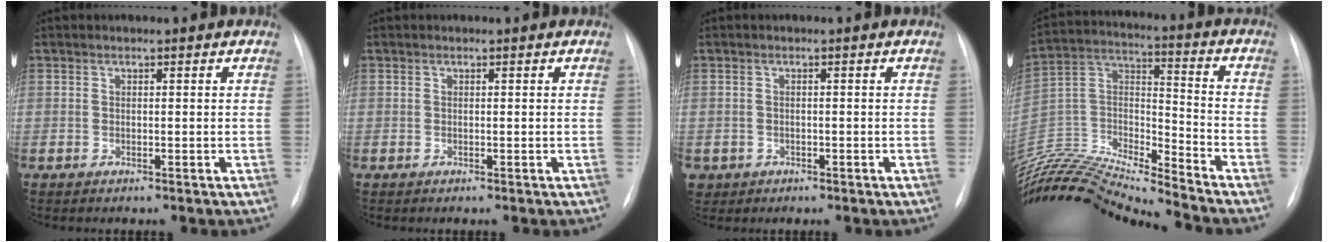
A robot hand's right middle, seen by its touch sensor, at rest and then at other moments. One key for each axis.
{"total": 0.0}
{"total": 2.6, "fx": -1.1, "fy": 2.3, "fz": 0.3, "tx": -0.003, "ty": 0.004, "tz": -0.014}
{"total": 21.2, "fx": -20.1, "fy": -0.6, "fz": 6.5, "tx": -0.138, "ty": 0.013, "tz": -0.362}